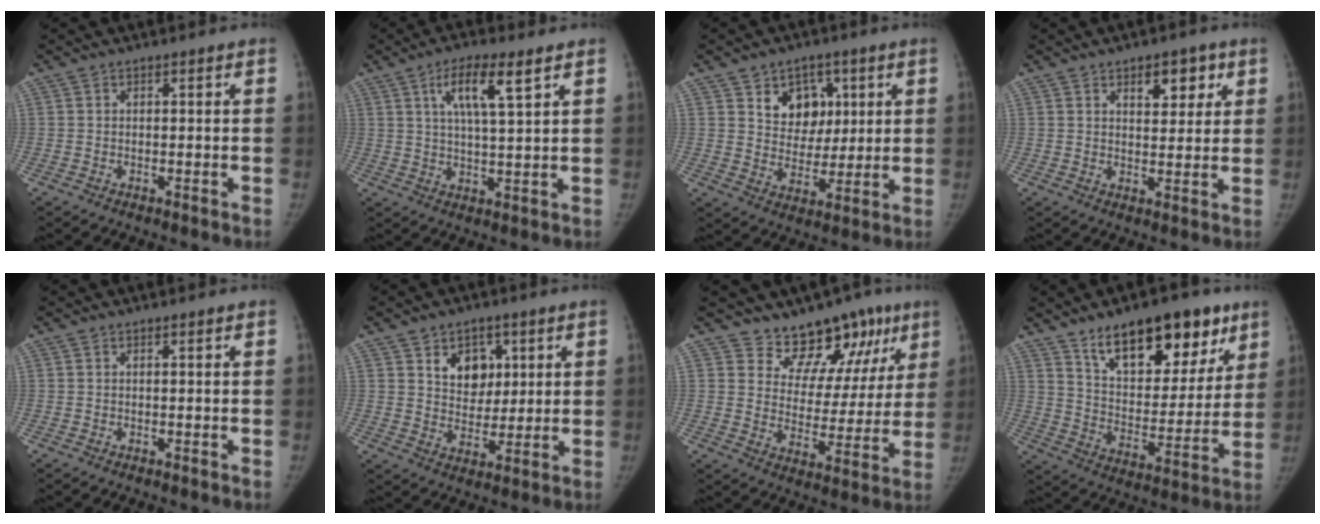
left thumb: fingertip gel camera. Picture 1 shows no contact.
{"total": 8.8, "force": [4.4, 1.8, 7.5], "torque": [-0.134, -0.017, 0.080]}
{"total": 9.7, "force": [4.1, 7.6, 4.4], "torque": [-0.022, -0.018, 0.069]}
{"total": 6.6, "force": [3.4, 3.6, 4.4], "torque": [-0.031, -0.017, 0.047]}
{"total": 0.0}
{"total": 8.6, "force": [3.5, 6.4, 4.4], "torque": [-0.027, -0.018, 0.059]}
{"total": 14.3, "force": [10.5, 8.3, 4.9], "torque": [-0.005, -0.067, 0.138]}
{"total": 22.0, "force": [13.4, 10.9, 13.7], "torque": [-0.148, -0.048, 0.216]}